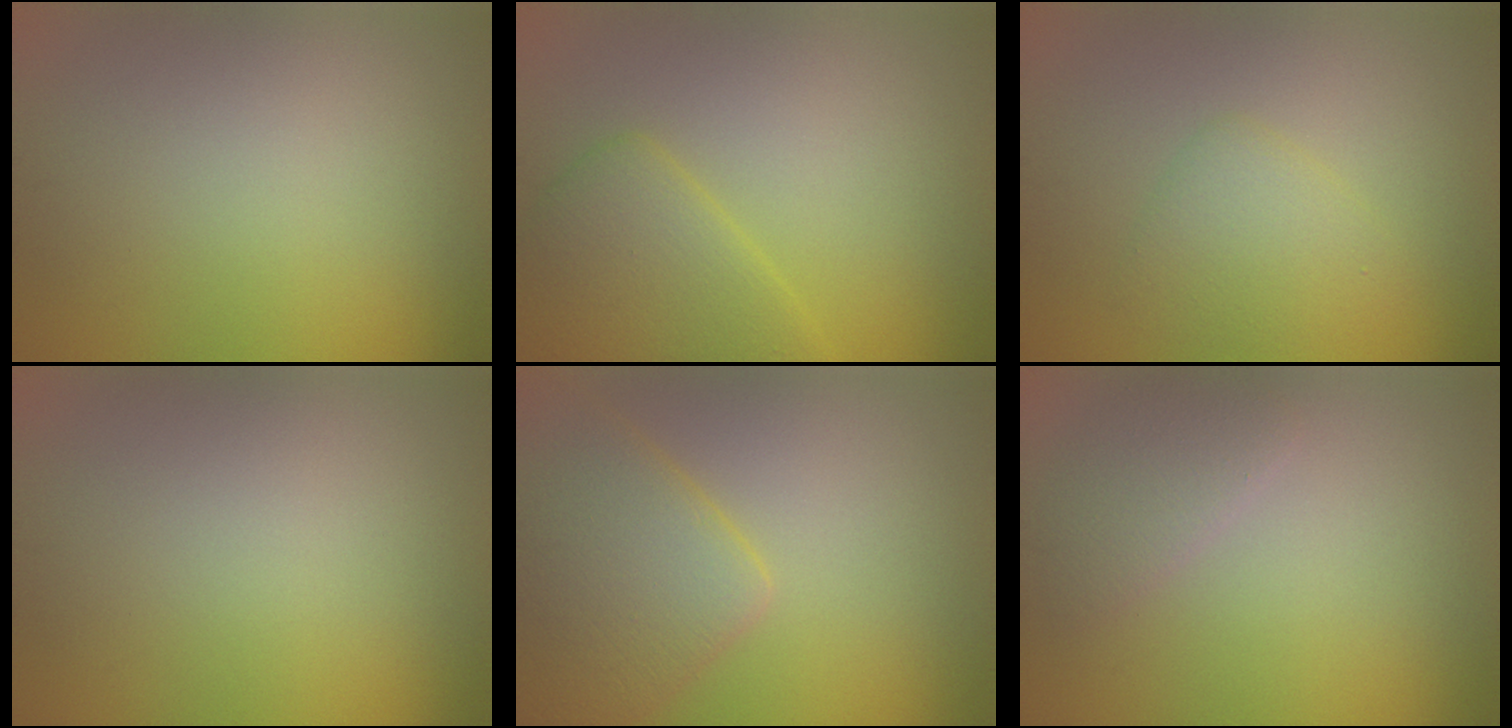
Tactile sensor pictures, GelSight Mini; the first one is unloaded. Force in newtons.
{"total": 4.9, "press": 4.9, "slide": 0.1}
{"total": 2.6, "press": 2.6, "slide": 0.3}
{"total": 0.0}
{"total": 6.9, "press": 6.9, "slide": 0.5}
{"total": 2.0, "press": 2.0, "slide": 0.2}